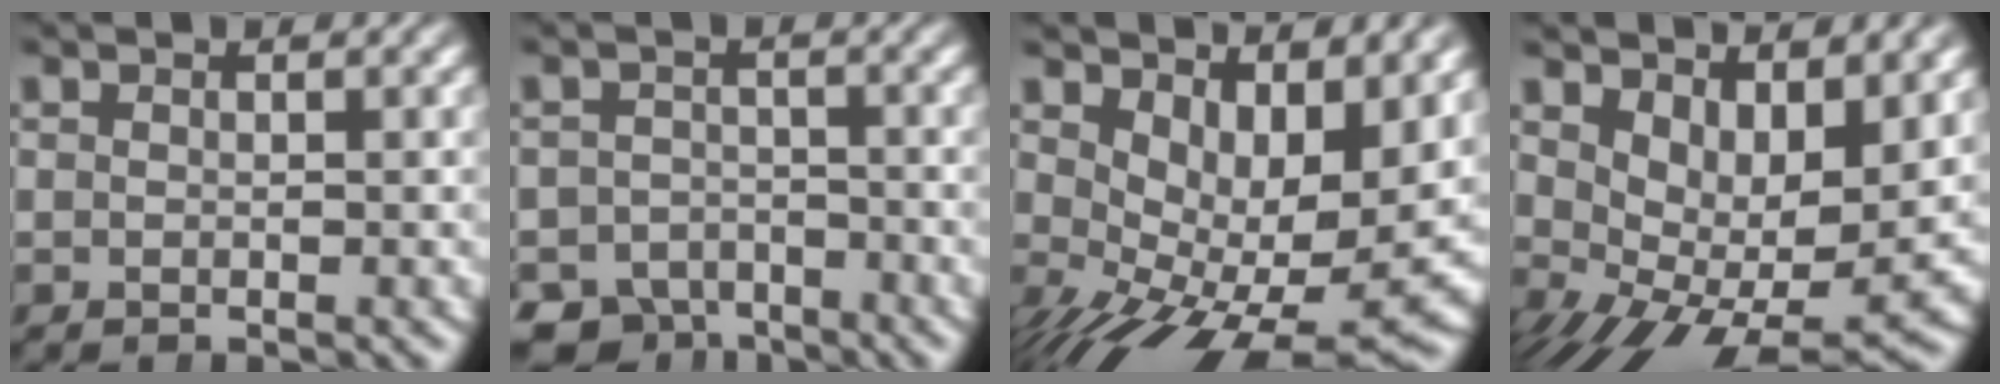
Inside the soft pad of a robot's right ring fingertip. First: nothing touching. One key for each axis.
{"total": 6.5, "fx": -5.1, "fy": 4.0, "fz": 1.1, "tx": -0.003, "ty": -0.026, "tz": -0.081}
{"total": 9.9, "fx": -1.8, "fy": 5.2, "fz": 8.3, "tx": -0.139, "ty": -0.054, "tz": -0.001}
{"total": 8.6, "fx": -1.2, "fy": 5.2, "fz": 6.7, "tx": -0.126, "ty": -0.053, "tz": 0.007}